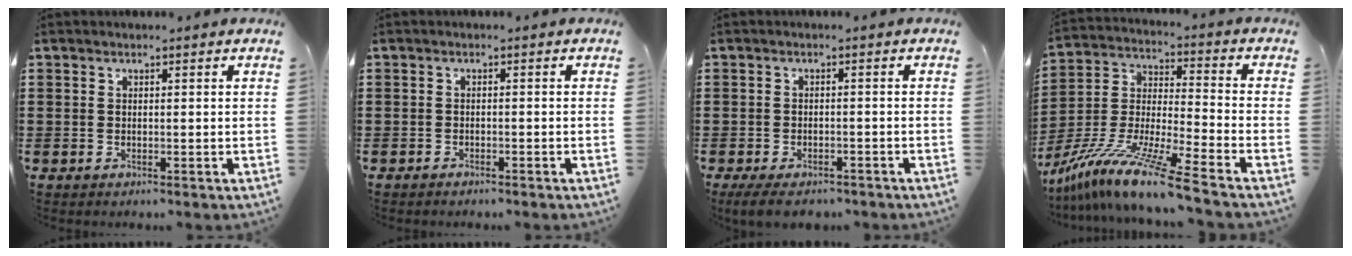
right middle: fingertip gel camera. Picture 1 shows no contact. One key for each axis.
{"total": 1.0, "fx": -1.0, "fy": 0.1, "fz": 0.1, "tx": -0.004, "ty": -0.001, "tz": -0.021}
{"total": 2.9, "fx": -2.6, "fy": 0.7, "fz": 1.1, "tx": -0.028, "ty": -0.002, "tz": -0.053}
{"total": 12.5, "fx": -10.4, "fy": -1.0, "fz": 6.8, "tx": -0.146, "ty": -0.009, "tz": -0.209}